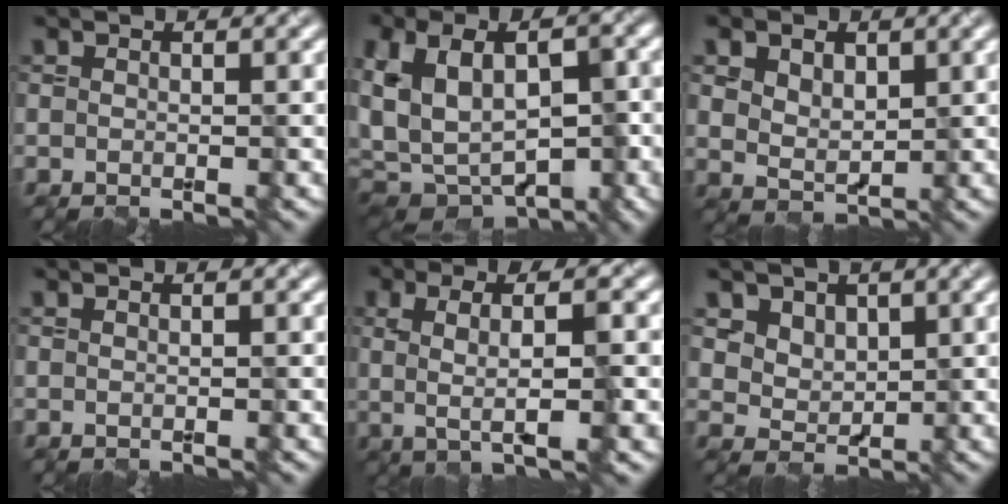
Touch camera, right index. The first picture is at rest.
{"total": 11.1, "force": [-3.1, 7.0, 8.0], "torque": [-0.149, -0.001, -0.029]}
{"total": 3.1, "force": [1.4, 2.1, 1.8], "torque": [-0.037, 0.007, 0.028]}
{"total": 0.8, "force": [0.3, 0.5, 0.6], "torque": [0.002, 0.001, -0.002]}
{"total": 4.6, "force": [-0.5, 1.0, 4.5], "torque": [-0.084, -0.003, 0.001]}
{"total": 3.5, "force": [2.1, 2.6, 1.2], "torque": [-0.053, -0.007, 0.062]}